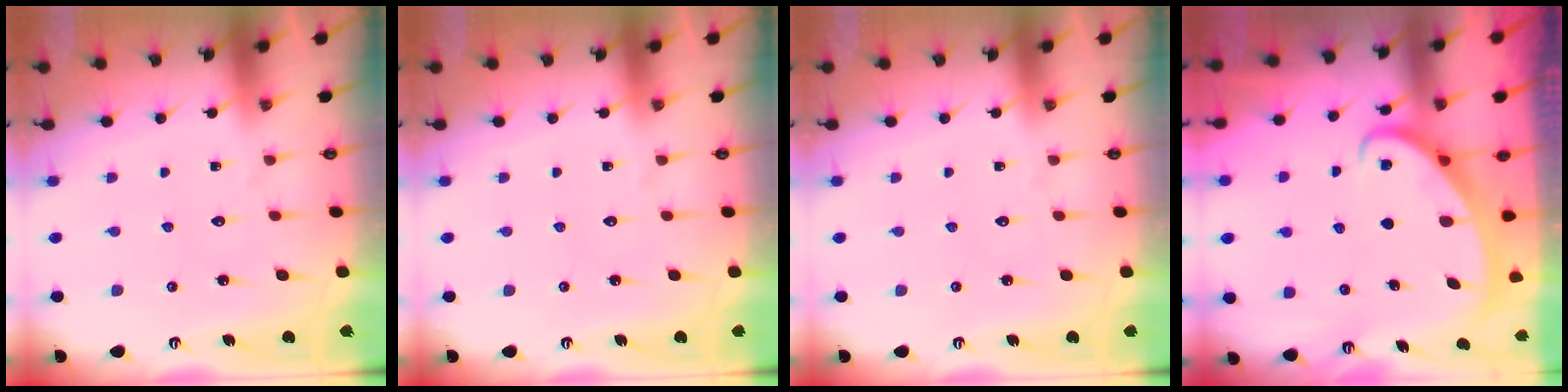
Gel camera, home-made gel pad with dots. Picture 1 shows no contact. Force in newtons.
{"total": 0.0}
{"total": 0.0}
{"total": 2.3, "press": 2.3, "slide": 0.3}